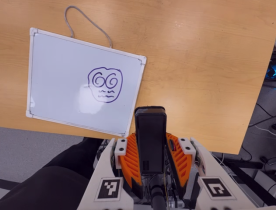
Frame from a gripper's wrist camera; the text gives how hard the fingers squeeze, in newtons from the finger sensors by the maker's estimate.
{"total": 4.9, "left": 3.7, "right": 6.2}